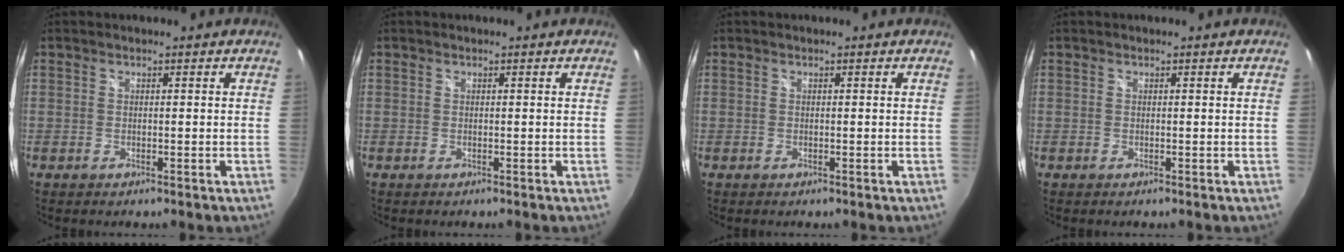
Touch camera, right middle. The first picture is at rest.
{"total": 0.0}
{"total": 0.0}
{"total": 0.0}